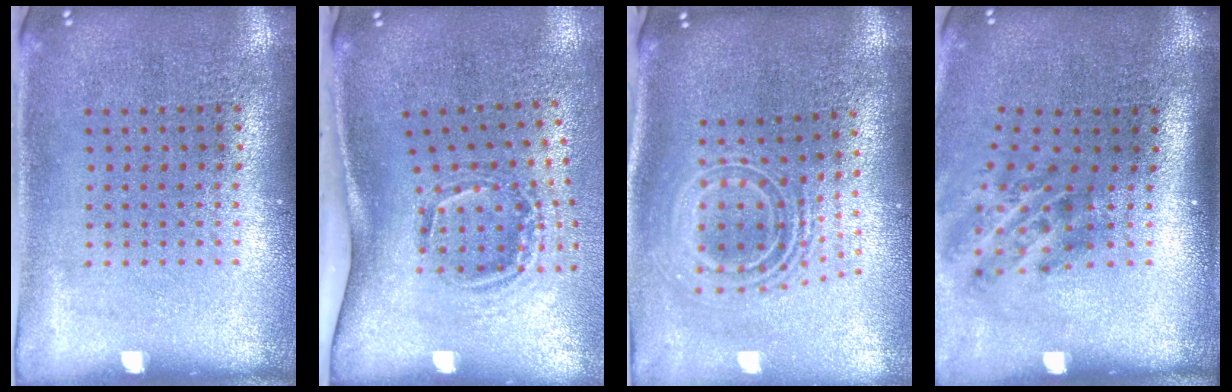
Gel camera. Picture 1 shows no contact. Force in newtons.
{"total": 2.1, "press": 1.3, "slide": 1.6}
{"total": 2.5, "press": 1.7, "slide": 1.8}
{"total": 1.9, "press": 1.2, "slide": 1.5}